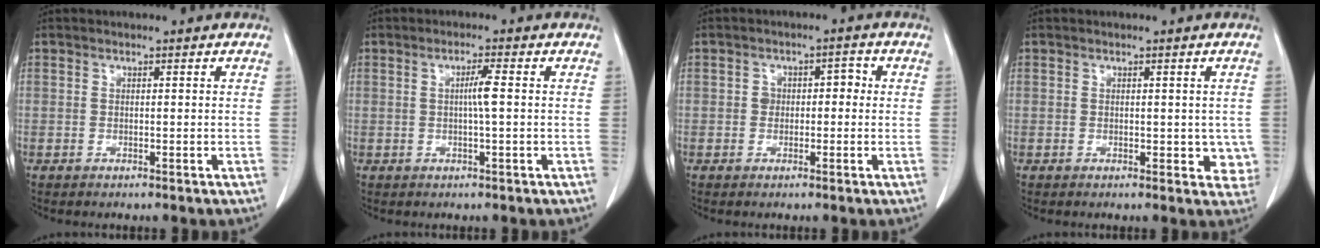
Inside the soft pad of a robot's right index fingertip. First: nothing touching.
{"total": 2.7, "force": [0.1, -0.3, 2.7], "torque": [-0.048, 0.000, 0.001]}
{"total": 3.0, "force": [0.0, 2.2, 2.0], "torque": [-0.025, 0.023, 0.000]}
{"total": 3.2, "force": [0.1, 2.3, 2.2], "torque": [-0.001, 0.000, 0.002]}